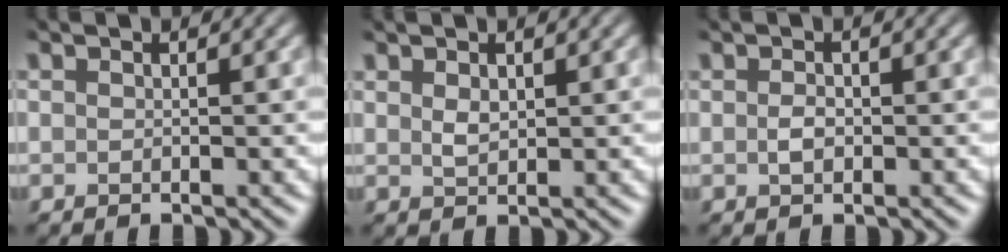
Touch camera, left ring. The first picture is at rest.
{"total": 0.8, "force": [0.3, 0.4, 0.6], "torque": [-0.012, -0.002, 0.008]}
{"total": 0.7, "force": [-0.5, 0.3, 0.4], "torque": [-0.007, -0.003, -0.009]}